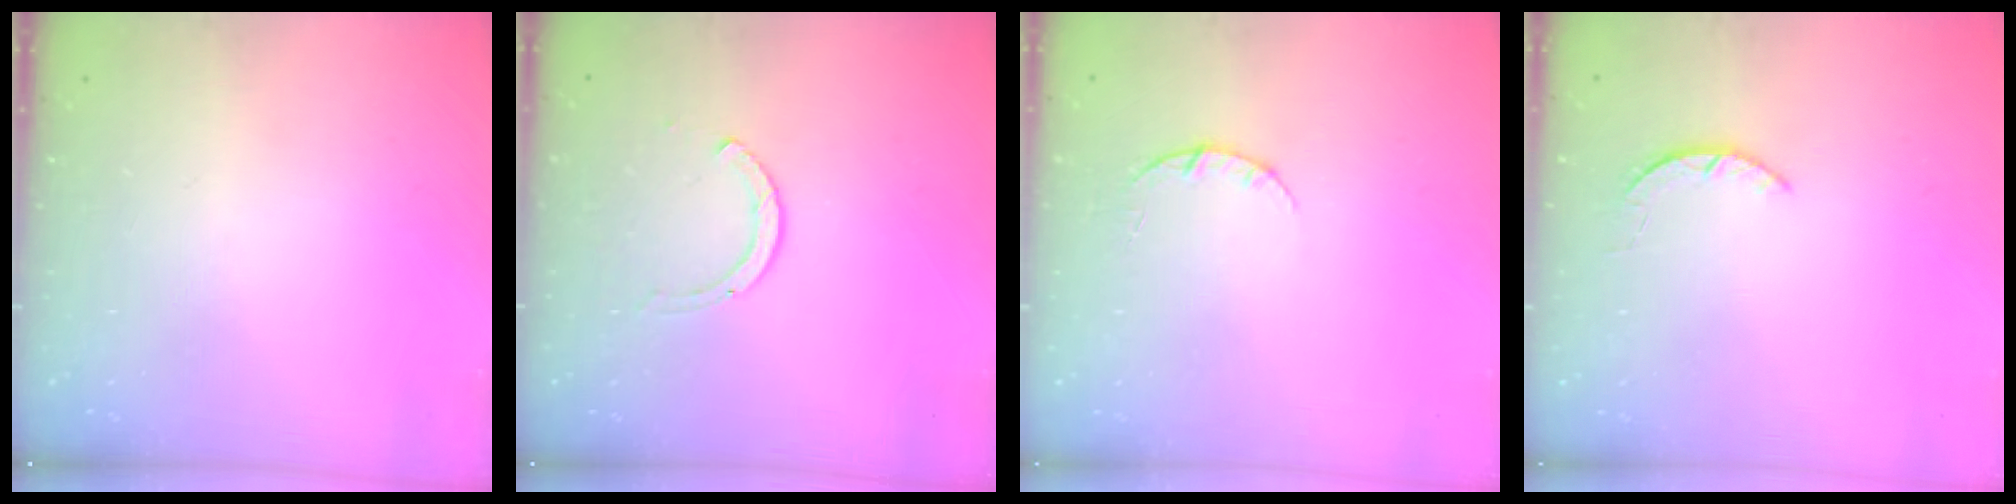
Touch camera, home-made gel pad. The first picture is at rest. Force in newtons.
{"total": 2.6, "press": 2.6, "slide": 0.3}
{"total": 2.3, "press": 2.3, "slide": 0.3}
{"total": 1.6, "press": 1.6, "slide": 0.3}